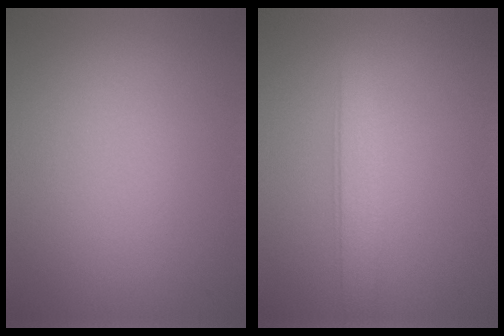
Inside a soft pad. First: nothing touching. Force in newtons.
{"total": 2.6, "press": 2.6, "slide": 0.2}